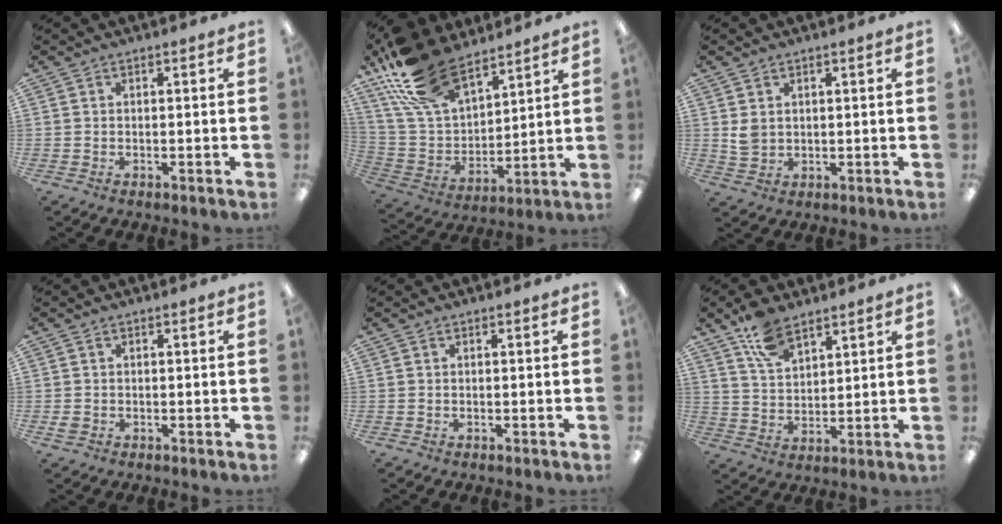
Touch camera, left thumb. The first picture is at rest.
{"total": 21.1, "force": [14.8, 10.8, 10.6], "torque": [-0.225, -0.071, 0.274]}
{"total": 3.2, "force": [1.3, 2.4, 1.6], "torque": [-0.034, 0.003, 0.026]}
{"total": 1.3, "force": [-0.1, 1.1, 0.7], "torque": [-0.012, 0.004, -0.003]}
{"total": 0.0}
{"total": 9.7, "force": [6.9, 4.8, 4.9], "torque": [-0.099, -0.024, 0.128]}